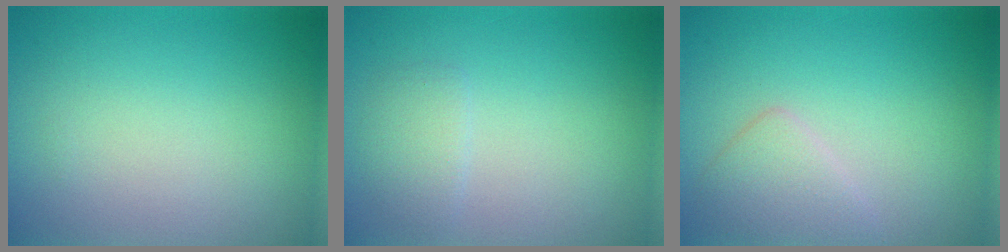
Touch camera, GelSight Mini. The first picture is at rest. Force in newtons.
{"total": 1.5, "press": 1.5, "slide": 0.0}
{"total": 2.2, "press": 2.2, "slide": 0.1}